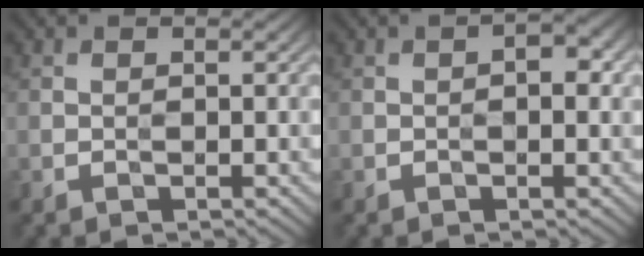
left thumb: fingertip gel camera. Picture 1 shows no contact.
{"total": 2.3, "force": [0.1, 1.0, 2.1], "torque": [-0.028, 0.004, -0.002]}